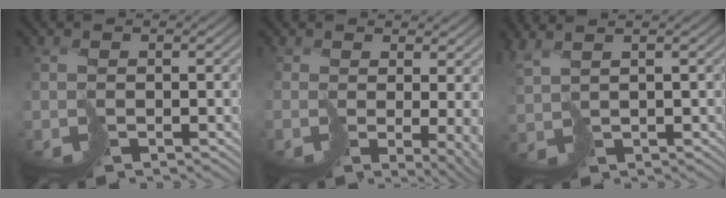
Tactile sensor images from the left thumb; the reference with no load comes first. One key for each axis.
{"total": 4.9, "fx": -0.6, "fy": 1.1, "fz": 4.8, "tx": -0.071, "ty": -0.023, "tz": 0.010}
{"total": 3.1, "fx": 2.1, "fy": 0.0, "fz": 2.3, "tx": -0.072, "ty": -0.001, "tz": 0.046}